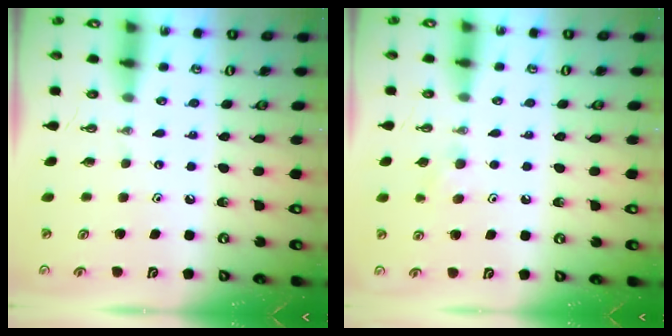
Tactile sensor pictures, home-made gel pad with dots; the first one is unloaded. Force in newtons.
{"total": 6.9, "press": 5.6, "slide": 4.0}